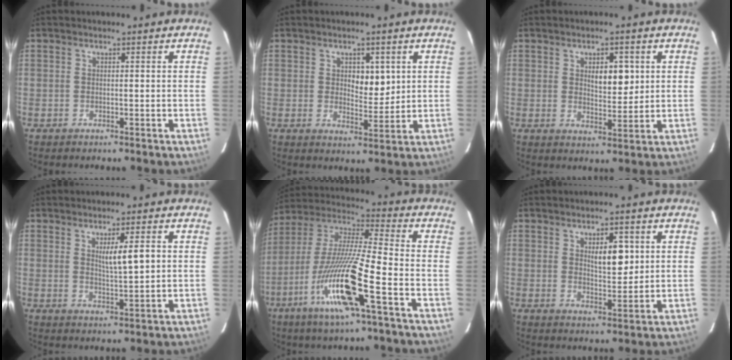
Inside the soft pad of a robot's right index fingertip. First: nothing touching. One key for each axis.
{"total": 4.7, "fx": 1.5, "fy": 2.5, "fz": 3.6, "tx": -0.049, "ty": -0.003, "tz": 0.027}
{"total": 5.0, "fx": 1.5, "fy": 2.1, "fz": 4.3, "tx": -0.065, "ty": -0.001, "tz": 0.027}
{"total": 5.0, "fx": 1.3, "fy": 0.6, "fz": 4.8, "tx": -0.081, "ty": -0.005, "tz": 0.024}
{"total": 17.3, "fx": -7.4, "fy": 0.6, "fz": 15.7, "tx": -0.325, "ty": -0.021, "tz": -0.144}
{"total": 5.3, "fx": 1.7, "fy": 2.1, "fz": 4.6, "tx": -0.072, "ty": -0.002, "tz": 0.033}